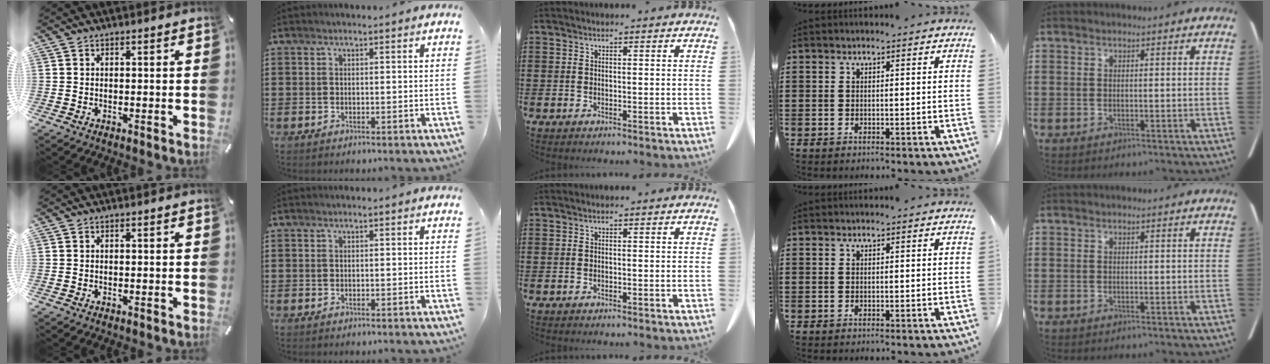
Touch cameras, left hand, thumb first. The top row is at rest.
{}